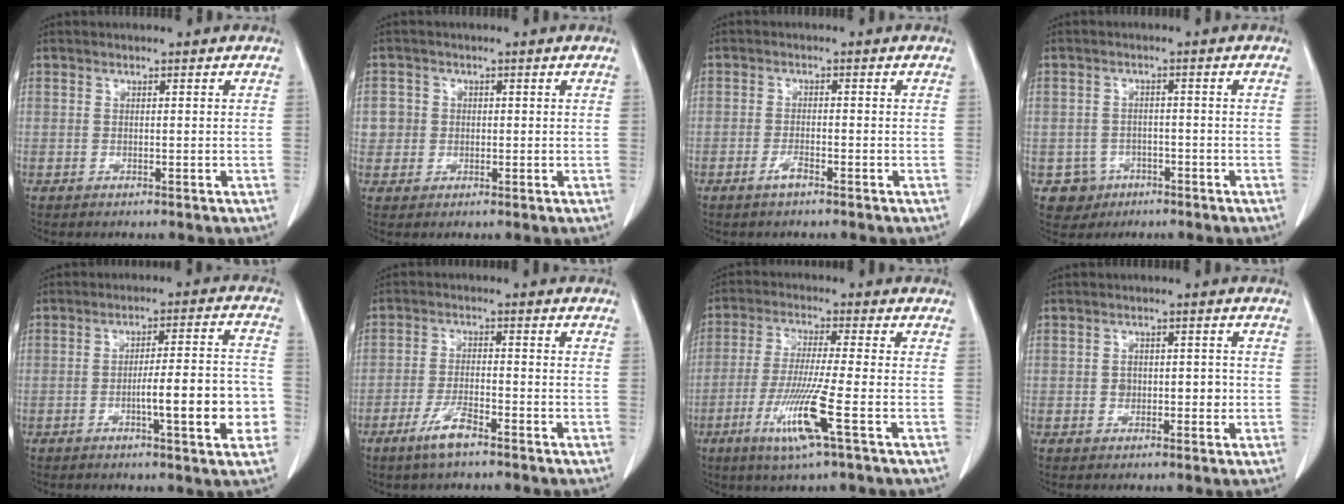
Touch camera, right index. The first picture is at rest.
{"total": 3.0, "force": [0.2, 3.0, 0.2], "torque": [0.013, 0.008, 0.003]}
{"total": 2.0, "force": [-1.4, 0.3, 1.4], "torque": [-0.029, 0.000, -0.027]}
{"total": 4.0, "force": [-1.9, 3.6, 0.0], "torque": [0.006, 0.015, -0.026]}
{"total": 11.2, "force": [-3.2, 1.4, 10.7], "torque": [-0.150, 0.014, -0.043]}
{"total": 5.2, "force": [-3.6, 0.9, 3.7], "torque": [-0.075, -0.003, -0.068]}
{"total": 10.0, "force": [-4.0, -0.7, 9.1], "torque": [-0.183, -0.025, -0.081]}
{"total": 3.1, "force": [-0.4, 2.2, 2.2], "torque": [-0.029, 0.009, -0.002]}